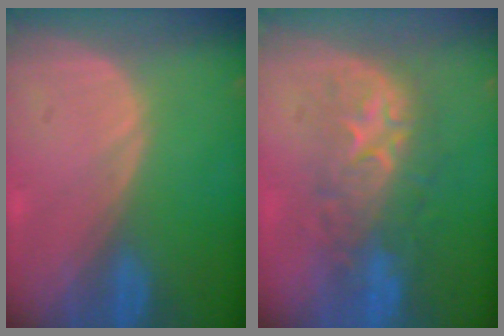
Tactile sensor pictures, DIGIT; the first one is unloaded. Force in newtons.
{"total": 8.2, "press": 8.2, "slide": 0.5}